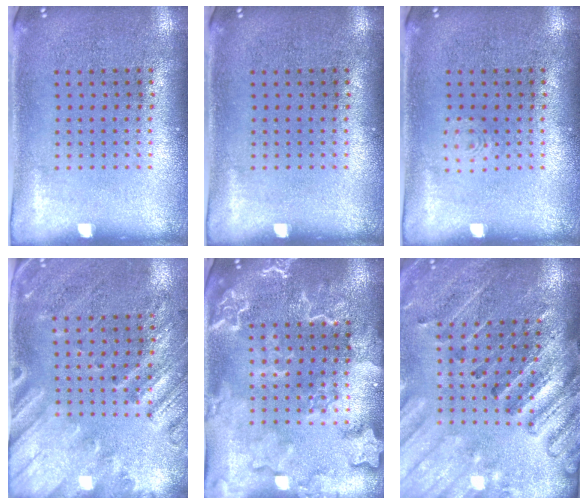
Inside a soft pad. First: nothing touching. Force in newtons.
{"total": 0.0}
{"total": 0.8, "press": 0.8, "slide": 0.2}
{"total": 2.5, "press": 2.0, "slide": 1.6}
{"total": 2.8, "press": 2.8, "slide": 0.4}
{"total": 2.6, "press": 2.6, "slide": 0.2}